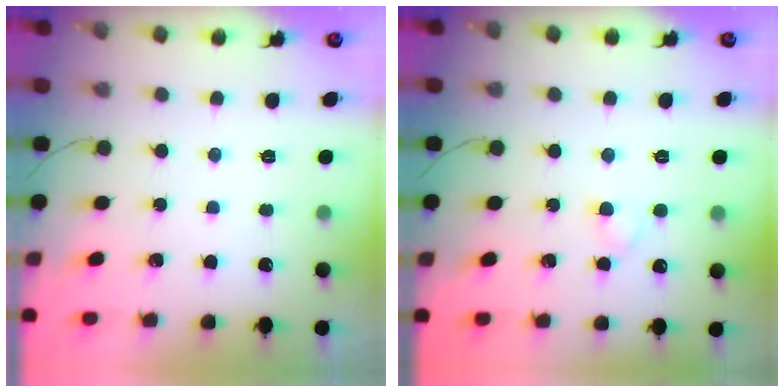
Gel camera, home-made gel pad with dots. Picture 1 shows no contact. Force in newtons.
{"total": 2.2, "press": 1.9, "slide": 1.0}